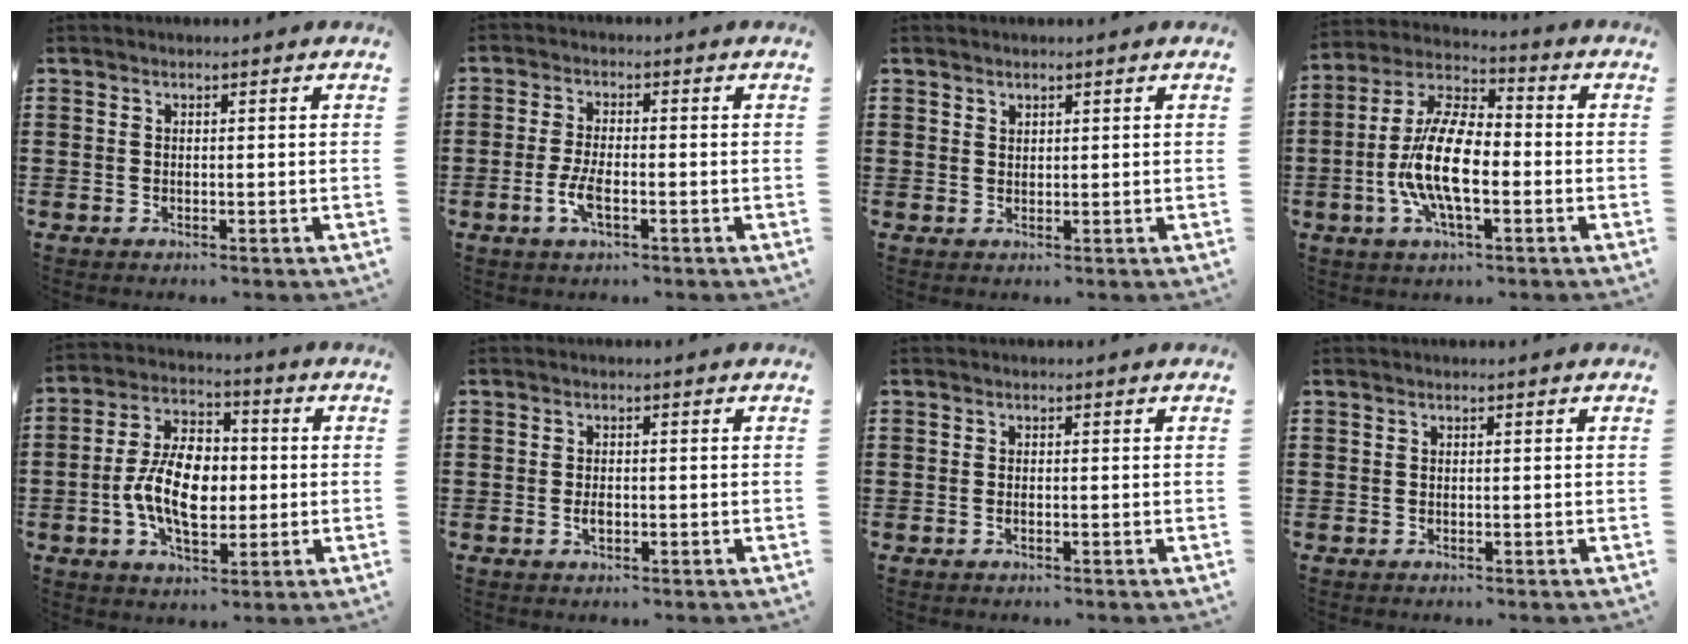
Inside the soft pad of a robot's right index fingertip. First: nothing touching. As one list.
[{"total": 4.3, "force": [-1.6, 1.4, 3.8], "torque": [-0.084, -0.004, -0.034]}, {"total": 1.2, "force": [1.0, 0.6, 0.1], "torque": [-0.003, 0.001, 0.020]}, {"total": 12.5, "force": [-2.8, 5.0, 11.1], "torque": [-0.256, -0.010, -0.058]}, {"total": 10.2, "force": [-1.1, 6.2, 8.1], "torque": [-0.181, 0.001, -0.029]}, {"total": 1.7, "force": [-0.4, 0.7, 1.5], "torque": [-0.029, -0.002, -0.007]}, {"total": 0.6, "force": [-0.3, 0.1, 0.5], "torque": [-0.011, -0.006, -0.004]}, {"total": 0.0}]